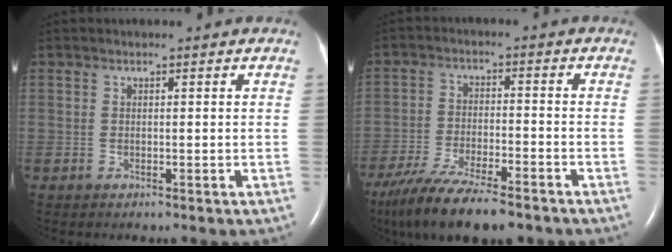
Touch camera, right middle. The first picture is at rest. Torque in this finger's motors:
{"motor_torque": [1.08, -1.07, 0.21, 0.12]}